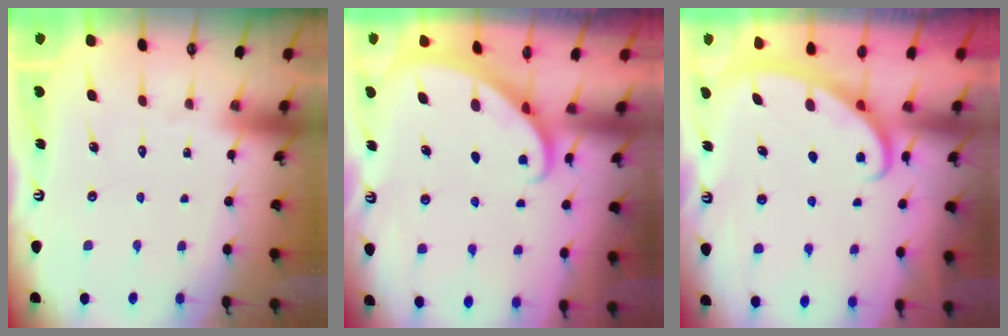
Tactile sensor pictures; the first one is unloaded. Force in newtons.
{"total": 1.9, "press": 1.9, "slide": 0.0}
{"total": 2.6, "press": 2.5, "slide": 0.4}